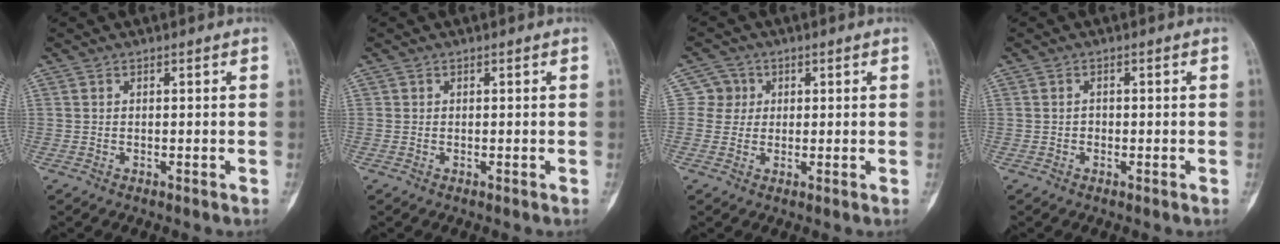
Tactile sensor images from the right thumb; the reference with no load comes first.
{"total": 0.0}
{"total": 3.6, "force": [0.8, 3.5, 0.1], "torque": [0.025, 0.004, 0.005]}
{"total": 0.8, "force": [-0.2, 0.7, 0.3], "torque": [0.002, 0.004, -0.005]}